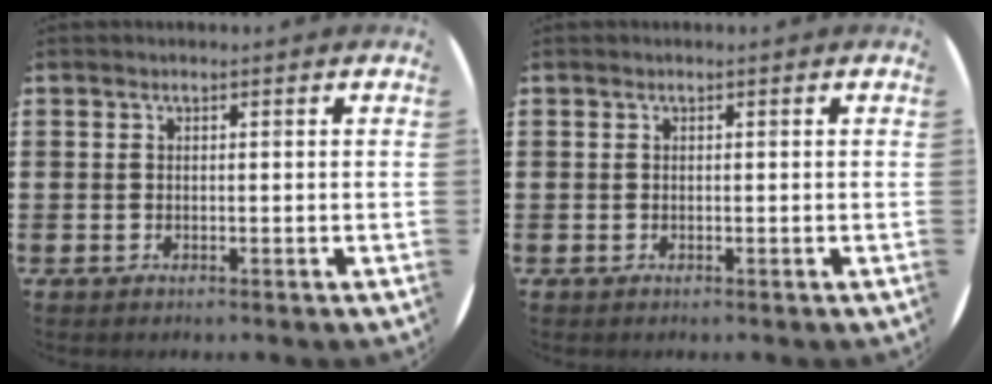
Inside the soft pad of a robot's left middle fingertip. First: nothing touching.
{"total": 0.0}